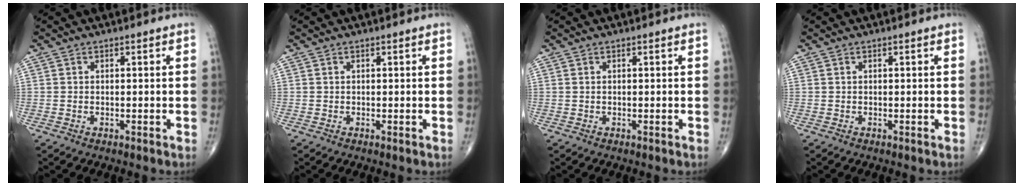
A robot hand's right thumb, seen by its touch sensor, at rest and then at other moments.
{"total": 0.0}
{"total": 0.0}
{"total": 0.0}